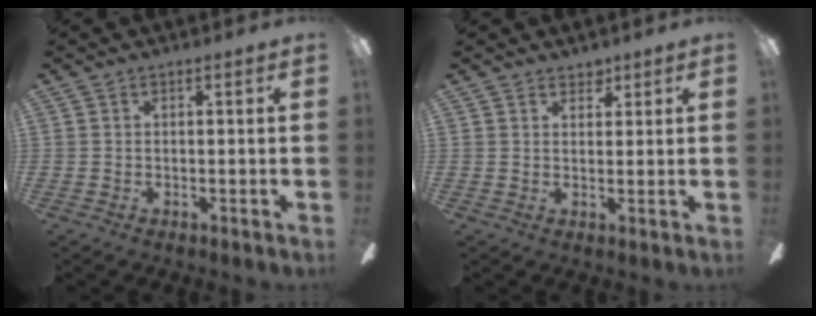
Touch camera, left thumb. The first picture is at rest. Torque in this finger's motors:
{"motor_torque": [-0.04, 0.11, -0.07, 0.00, -0.03]}